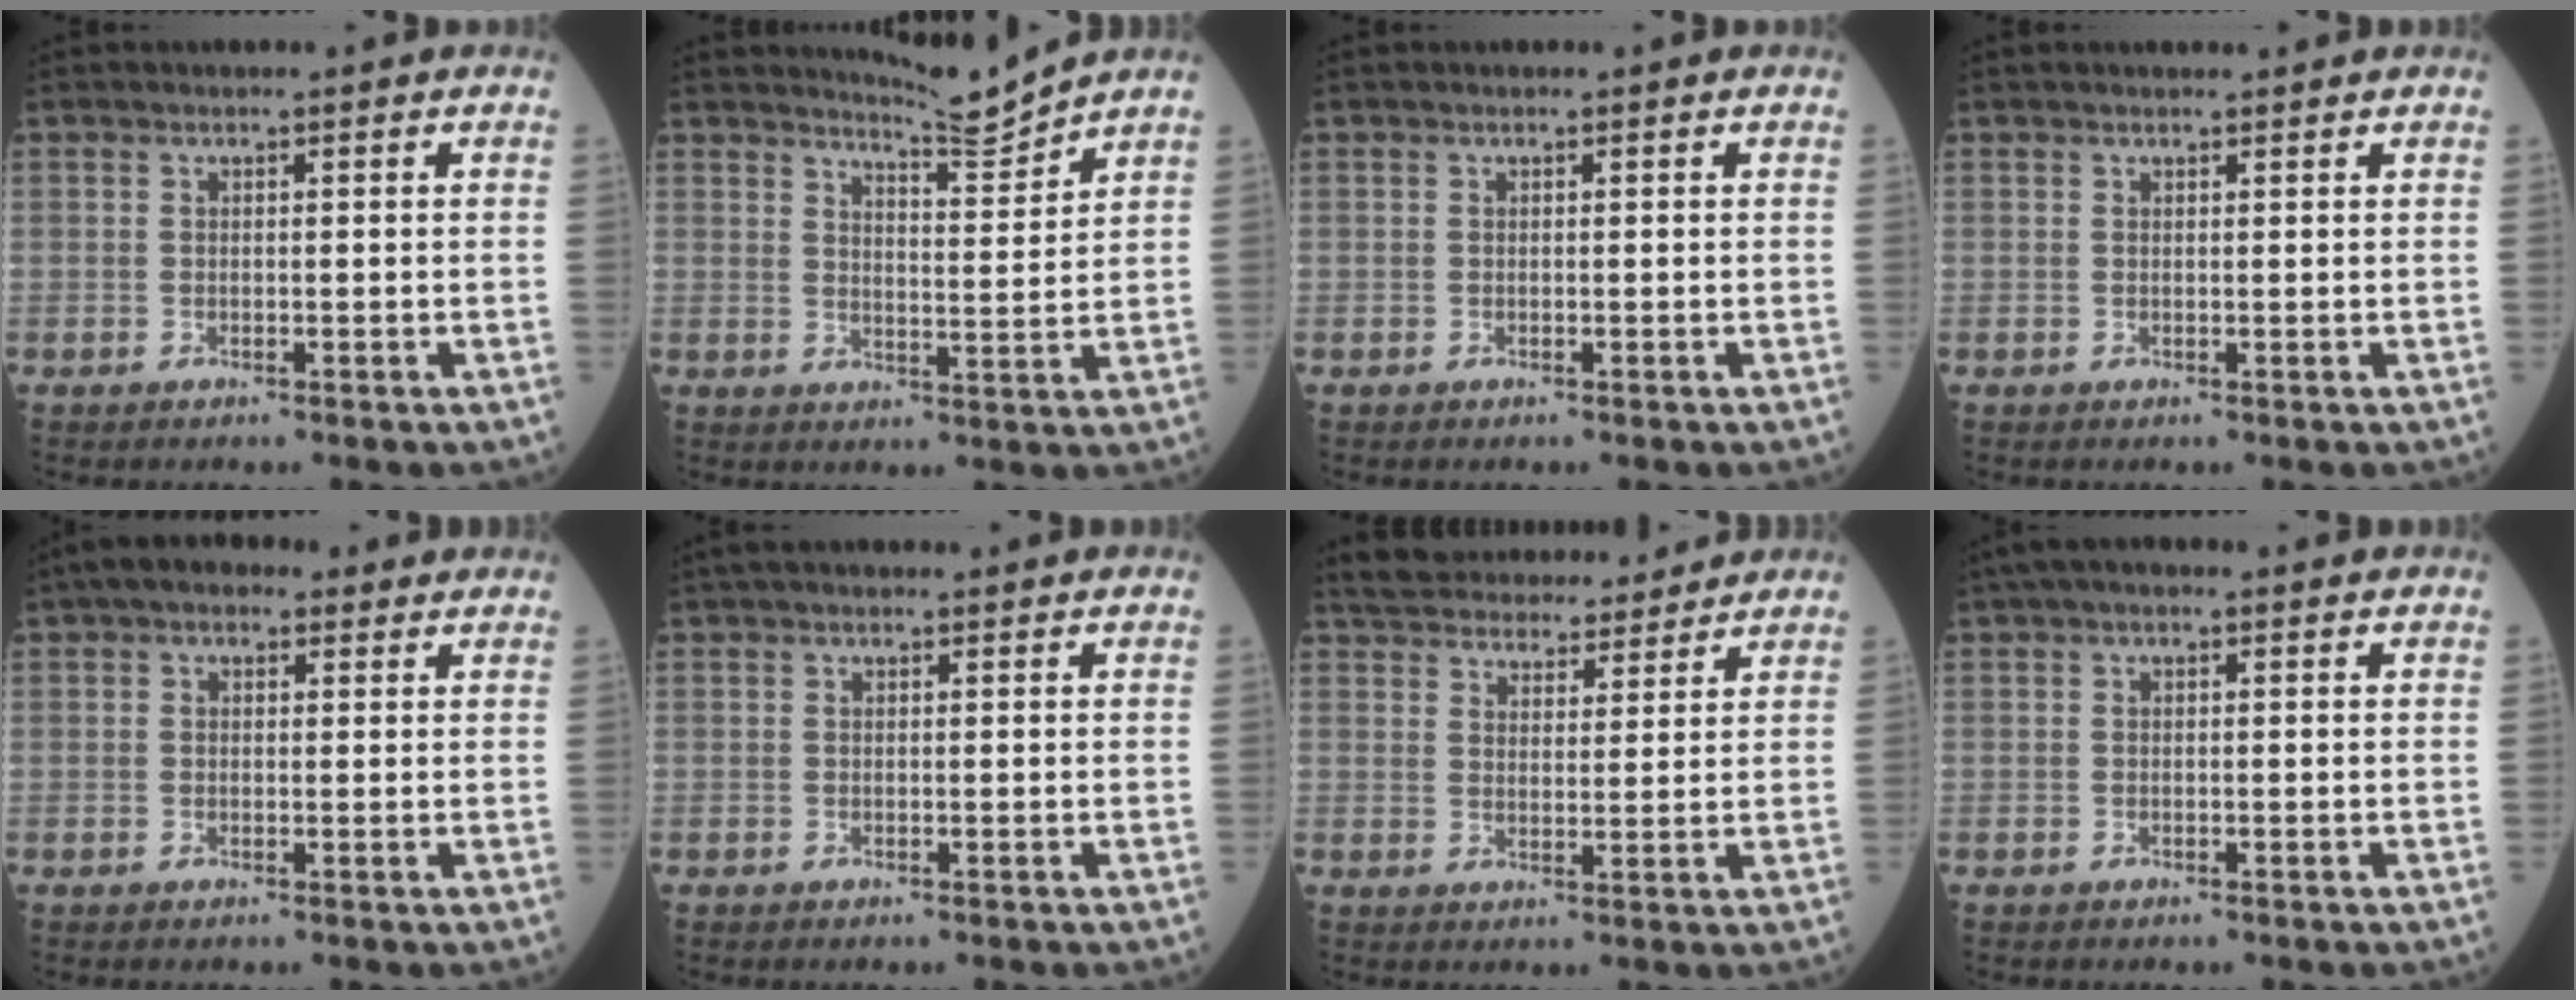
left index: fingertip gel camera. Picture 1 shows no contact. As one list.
[{"total": 5.3, "force": [5.2, -1.3, -0.3], "torque": [-0.011, -0.029, 0.087]}, {"total": 0.0}, {"total": 1.8, "force": [1.8, 0.3, 0.4], "torque": [-0.010, 0.013, 0.028]}, {"total": 5.0, "force": [3.3, 2.7, 2.7], "torque": [-0.044, 0.036, 0.050]}, {"total": 3.5, "force": [2.9, 1.0, 1.7], "torque": [-0.023, 0.038, 0.044]}, {"total": 15.6, "force": [14.4, 3.7, 4.5], "torque": [-0.073, 0.029, 0.213]}, {"total": 3.3, "force": [2.1, 1.3, 2.2], "torque": [-0.045, 0.035, 0.033]}]